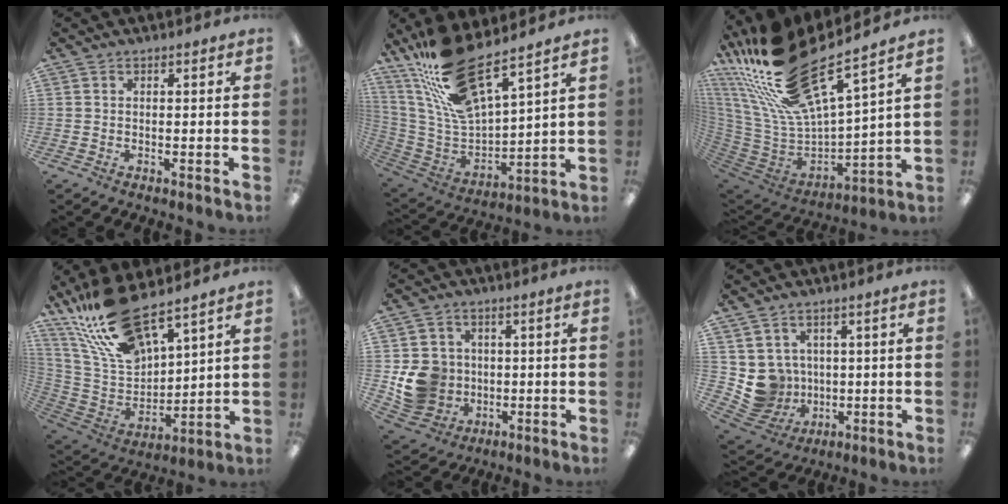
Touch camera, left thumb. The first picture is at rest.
{"total": 18.5, "force": [14.8, 4.6, 10.2], "torque": [-0.223, -0.107, 0.261]}
{"total": 25.8, "force": [19.3, 6.9, 15.5], "torque": [-0.286, -0.147, 0.345]}
{"total": 20.7, "force": [15.8, 7.4, 11.0], "torque": [-0.241, -0.083, 0.286]}
{"total": 10.2, "force": [-0.6, 9.7, 3.1], "torque": [-0.071, 0.012, 0.003]}
{"total": 7.7, "force": [1.8, 7.4, 1.2], "torque": [-0.049, -0.011, 0.046]}